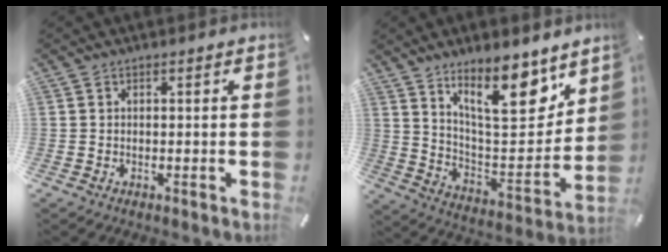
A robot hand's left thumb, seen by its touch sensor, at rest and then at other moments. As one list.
[{"total": 17.6, "force": [12.5, 6.3, 10.6], "torque": [-0.154, -0.091, 0.207]}]